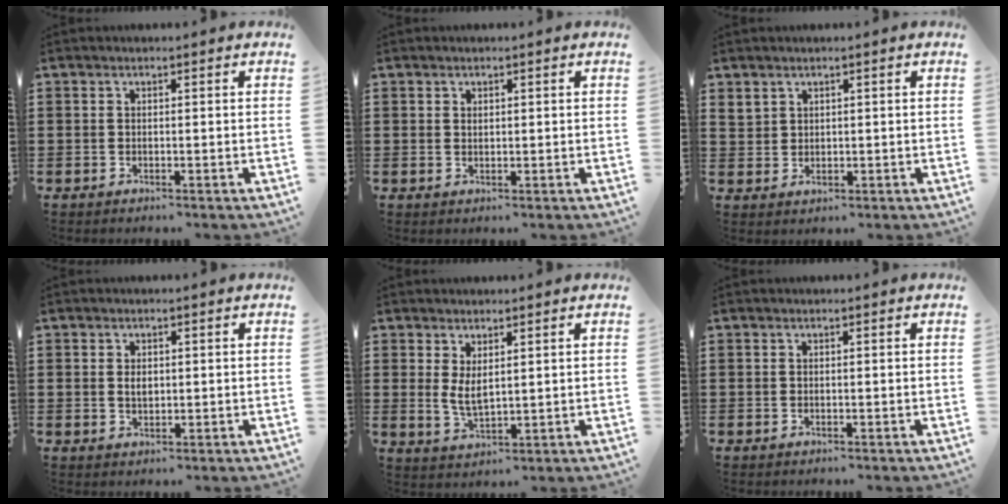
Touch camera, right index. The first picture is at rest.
{"total": 0.6, "force": [0.4, 0.4, 0.3], "torque": [-0.006, 0.001, 0.008]}
{"total": 2.1, "force": [1.7, 1.4, 0.1], "torque": [-0.008, 0.005, 0.033]}
{"total": 1.8, "force": [0.3, 1.2, 1.4], "torque": [-0.029, 0.007, 0.005]}
{"total": 3.6, "force": [1.4, 1.5, 2.9], "torque": [-0.067, -0.001, 0.024]}
{"total": 0.0}